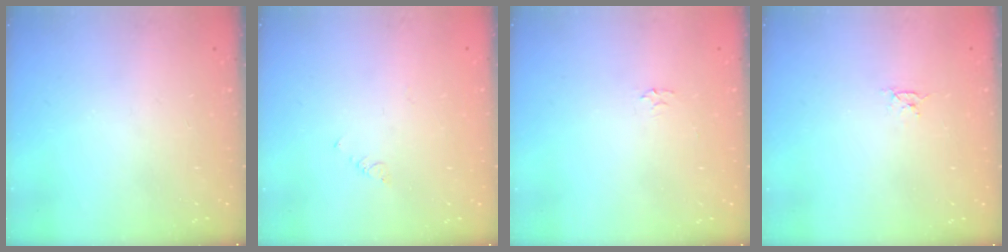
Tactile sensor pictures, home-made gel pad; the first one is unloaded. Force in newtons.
{"total": 1.0, "press": 0.9, "slide": 0.3}
{"total": 2.3, "press": 2.3, "slide": 0.4}
{"total": 2.8, "press": 2.8, "slide": 0.4}